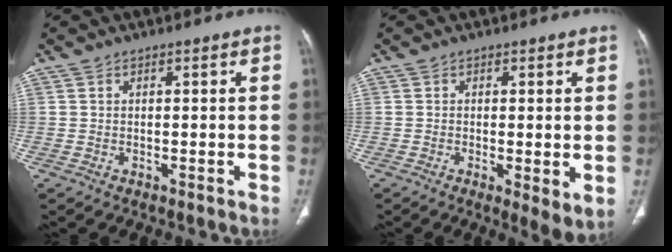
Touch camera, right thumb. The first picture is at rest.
{"total": 4.6, "force": [-0.6, 1.2, 4.4], "torque": [-0.073, -0.017, -0.010]}